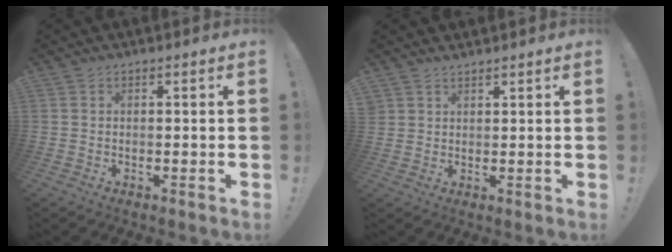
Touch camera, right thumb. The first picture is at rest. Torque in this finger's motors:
{"motor_torque": [0.32, 0.37, 0.17, 0.17, 0.00]}